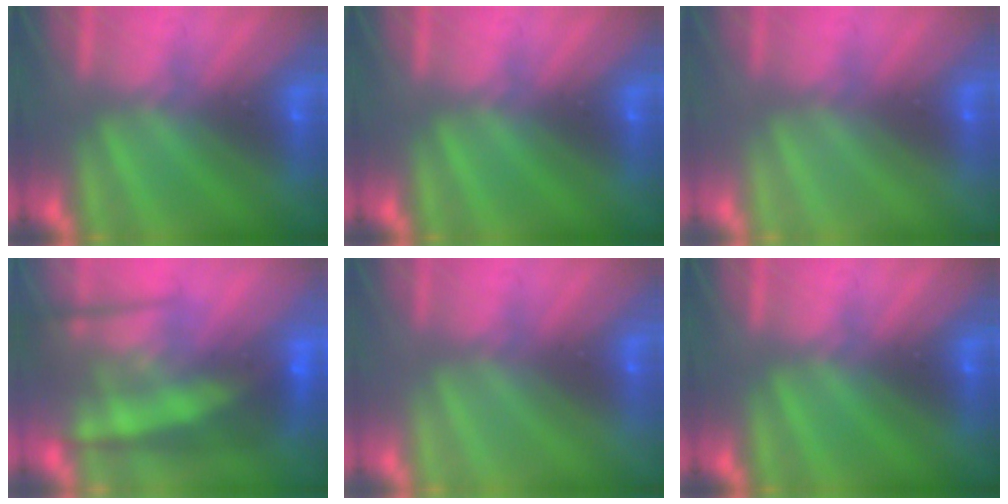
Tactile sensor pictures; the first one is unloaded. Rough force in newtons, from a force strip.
{"total": 0.0}
{"total": 2.9}
{"total": 7.1}
{"total": 2.9}
{"total": 0.0}